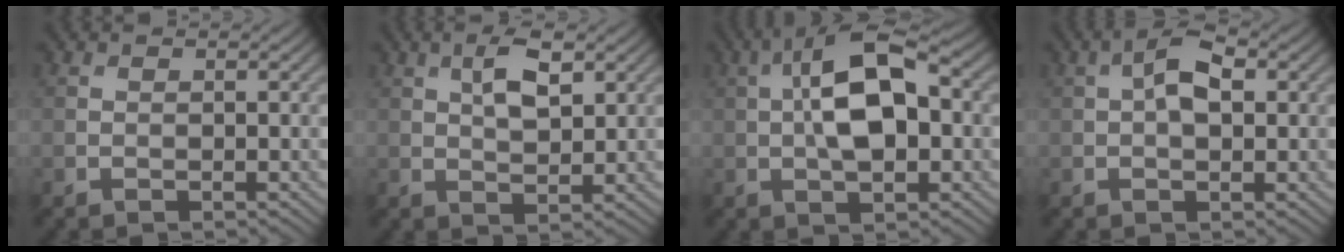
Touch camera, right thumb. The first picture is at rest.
{"total": 4.9, "force": [1.9, 2.0, 4.0], "torque": [-0.081, 0.001, 0.035]}
{"total": 10.9, "force": [0.8, 5.1, 9.5], "torque": [-0.170, 0.017, 0.006]}
{"total": 4.4, "force": [0.8, 2.3, 3.6], "torque": [-0.068, 0.006, 0.009]}